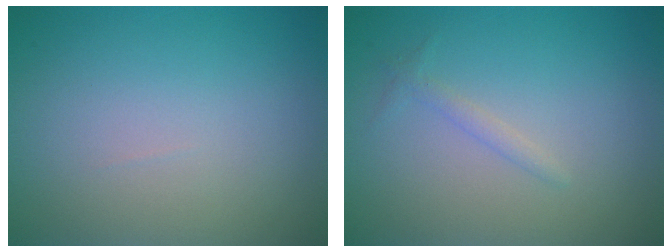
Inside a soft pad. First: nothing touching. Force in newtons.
{"total": 1.0, "press": 1.0, "slide": 0.0}